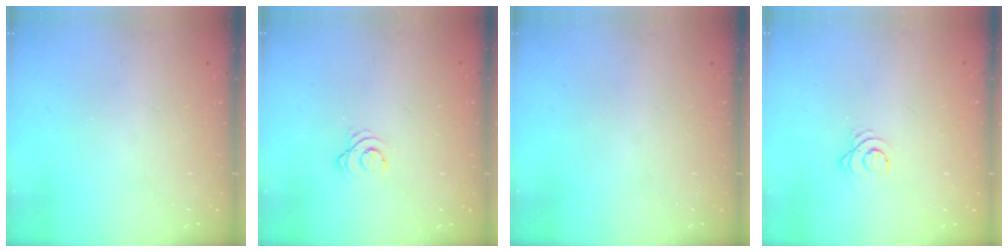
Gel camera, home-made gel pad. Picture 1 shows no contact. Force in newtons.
{"total": 2.9, "press": 2.9, "slide": 0.4}
{"total": 0.0}
{"total": 2.7, "press": 2.7, "slide": 0.3}